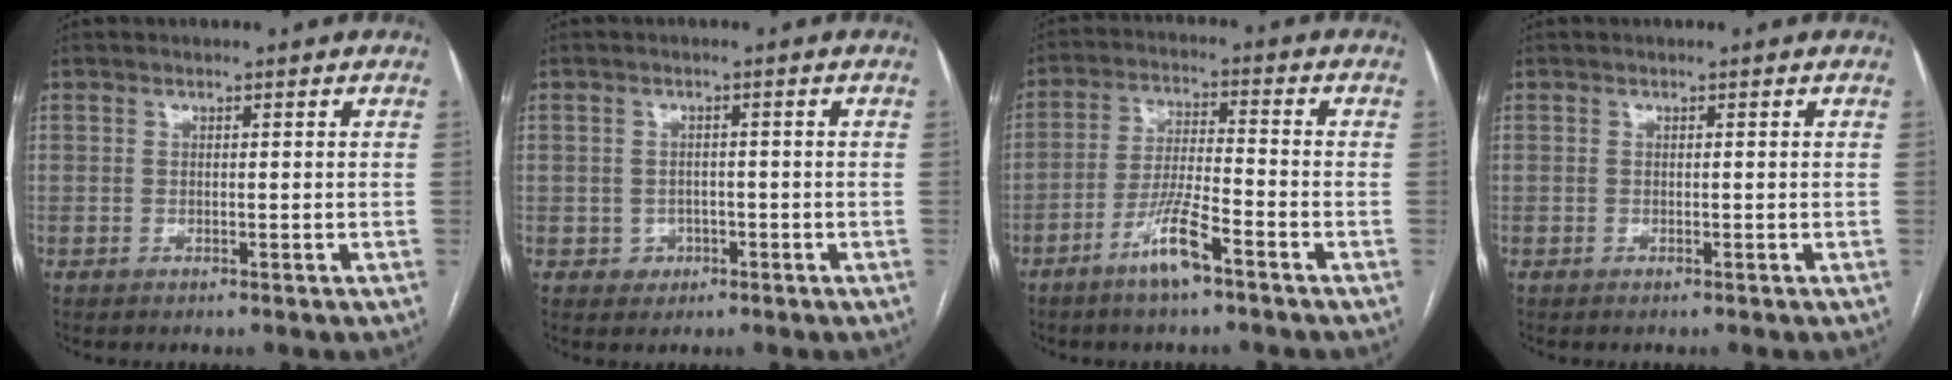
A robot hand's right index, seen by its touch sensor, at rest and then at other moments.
{"total": 2.6, "force": [-0.9, 2.4, 0.3], "torque": [0.006, 0.011, -0.008]}
{"total": 7.6, "force": [-4.8, 0.7, 5.9], "torque": [-0.118, -0.003, -0.089]}
{"total": 0.0}